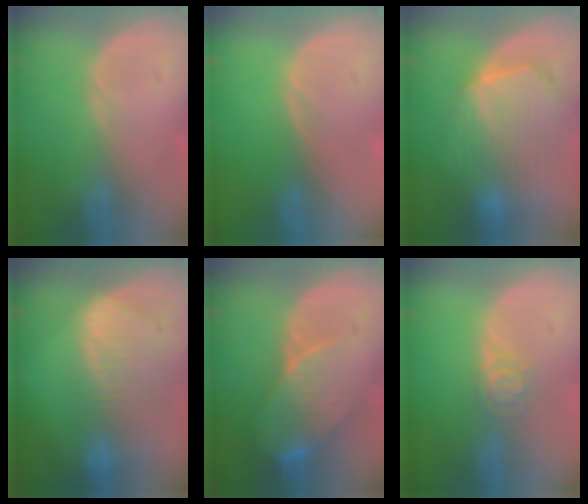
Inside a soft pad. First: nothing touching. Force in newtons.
{"total": 0.0}
{"total": 10.4, "press": 9.1, "slide": 5.1}
{"total": 10.0, "press": 8.5, "slide": 5.2}
{"total": 8.5, "press": 7.5, "slide": 3.8}
{"total": 2.9, "press": 2.9, "slide": 0.3}